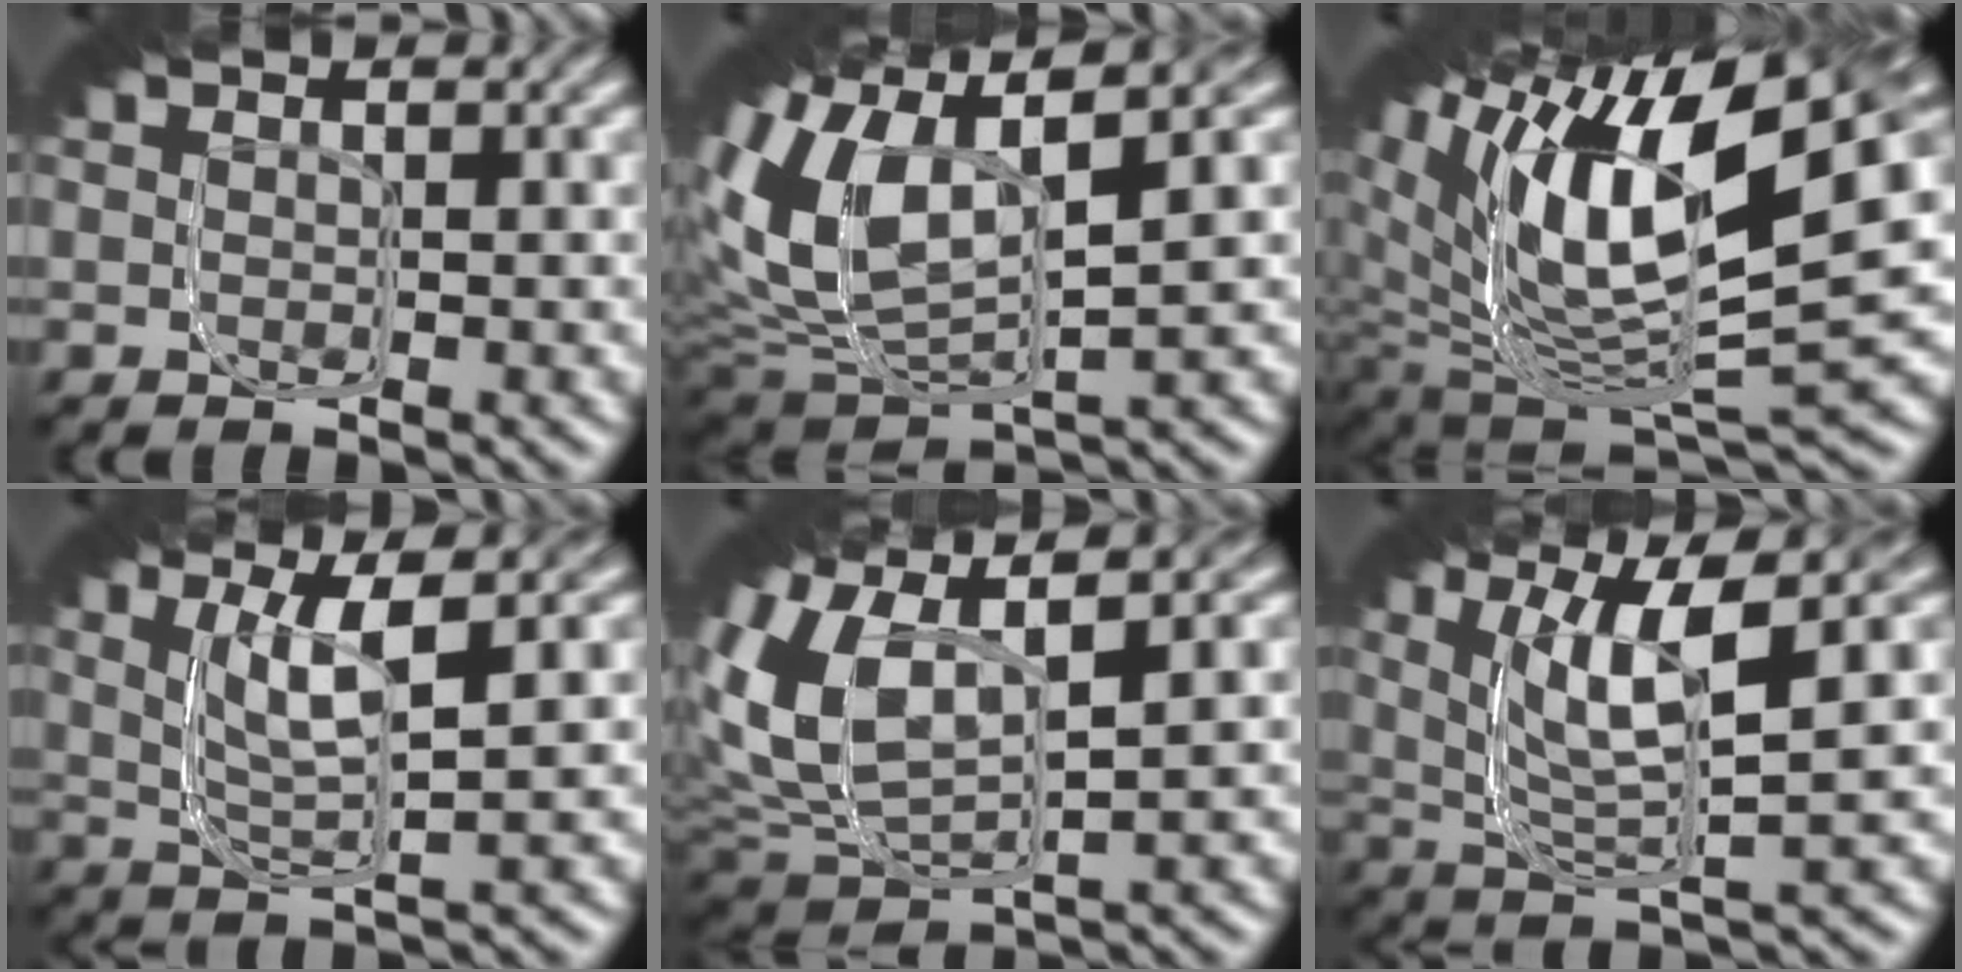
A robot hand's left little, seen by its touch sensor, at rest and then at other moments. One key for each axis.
{"total": 13.7, "fx": 2.3, "fy": 9.1, "fz": 9.9, "tx": -0.147, "ty": 0.031, "tz": 0.006}
{"total": 21.5, "fx": 2.9, "fy": 13.3, "fz": 16.7, "tx": -0.235, "ty": 0.029, "tz": 0.013}
{"total": 8.4, "fx": 4.0, "fy": 3.3, "fz": 6.7, "tx": -0.122, "ty": 0.041, "tz": 0.037}
{"total": 11.1, "fx": 2.8, "fy": 7.3, "fz": 7.9, "tx": -0.135, "ty": 0.034, "tz": 0.017}
{"total": 13.2, "fx": 5.3, "fy": 7.2, "fz": 9.8, "tx": -0.163, "ty": 0.057, "tz": 0.042}